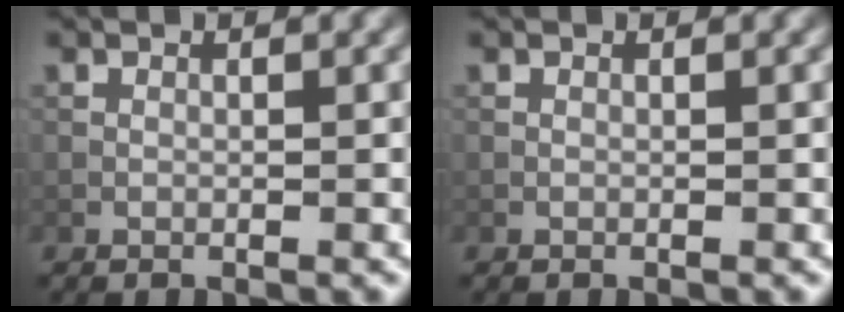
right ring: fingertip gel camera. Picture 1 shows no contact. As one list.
[{"total": 0.0}]